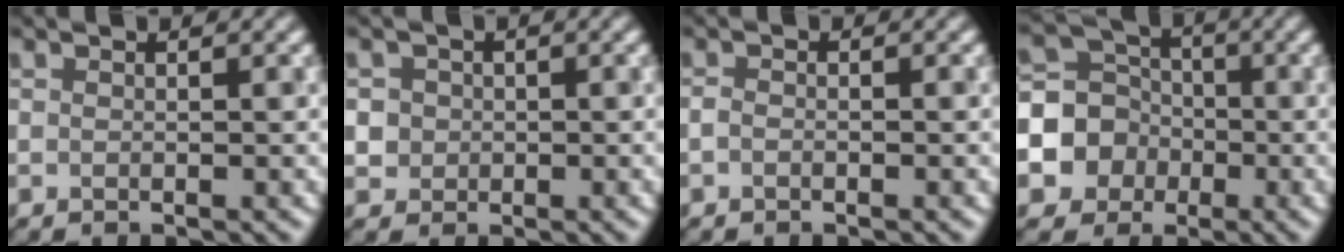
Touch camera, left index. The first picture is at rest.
{"total": 2.7, "force": [0.5, 2.6, 0.7], "torque": [0.003, 0.016, 0.001]}
{"total": 0.6, "force": [-0.5, 0.2, 0.3], "torque": [-0.007, 0.002, -0.010]}
{"total": 7.5, "force": [-2.4, 6.9, 1.7], "torque": [-0.039, 0.000, -0.064]}